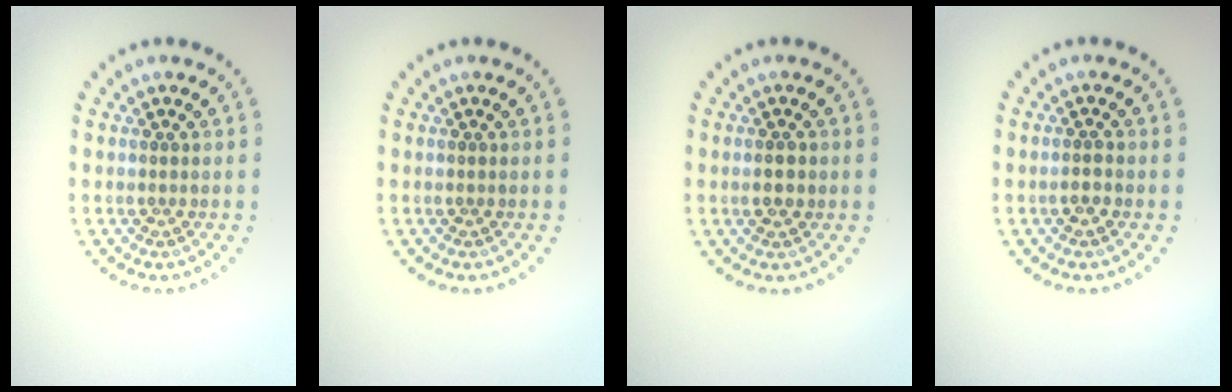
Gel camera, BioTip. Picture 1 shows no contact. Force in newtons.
{"total": 0.0}
{"total": 1.2, "press": 1.2, "slide": 0.1}
{"total": 1.2, "press": 1.0, "slide": 0.6}